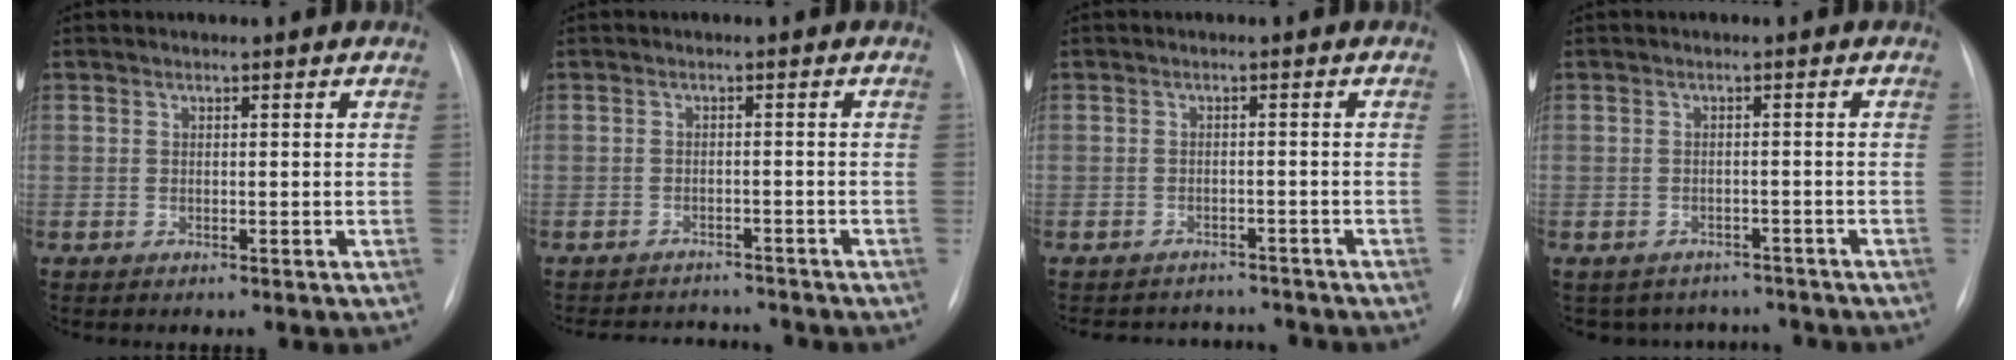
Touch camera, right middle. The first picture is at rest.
{"total": 6.2, "force": [-6.1, 1.2, 0.5], "torque": [-0.006, 0.008, -0.081]}
{"total": 6.6, "force": [-6.3, 1.9, 0.2], "torque": [0.000, 0.014, -0.077]}
{"total": 7.3, "force": [-6.5, 3.3, 0.1], "torque": [0.004, 0.021, -0.074]}